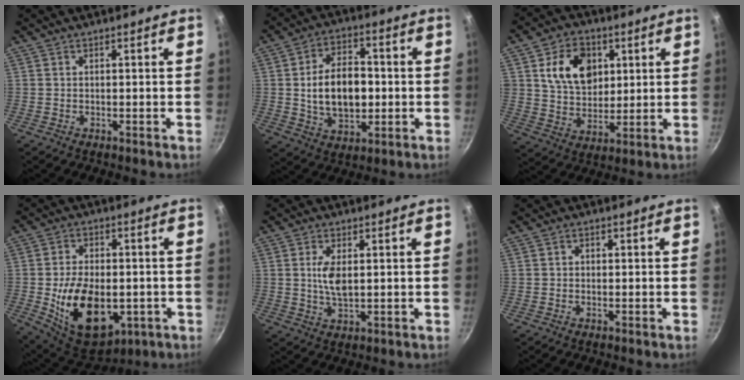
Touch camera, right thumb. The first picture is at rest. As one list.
[{"total": 13.9, "force": [-0.2, 9.0, 10.6], "torque": [-0.149, 0.011, -0.001]}, {"total": 13.3, "force": [4.1, 10.0, 7.8], "torque": [-0.100, -0.011, 0.073]}, {"total": 18.1, "force": [-3.6, 11.1, 13.8], "torque": [-0.212, 0.001, -0.041]}, {"total": 5.3, "force": [0.9, 2.5, 4.6], "torque": [-0.089, -0.006, 0.019]}, {"total": 1.0, "force": [0.0, 0.9, 0.5], "torque": [-0.005, 0.002, -0.001]}]